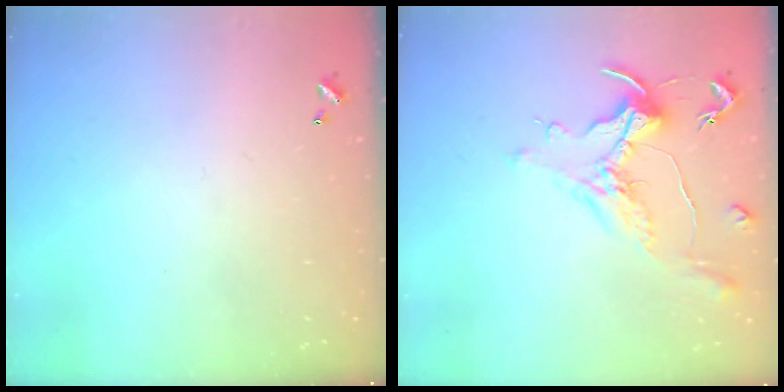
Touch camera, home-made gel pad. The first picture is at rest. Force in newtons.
{"total": 1.2, "press": 1.0, "slide": 0.5}